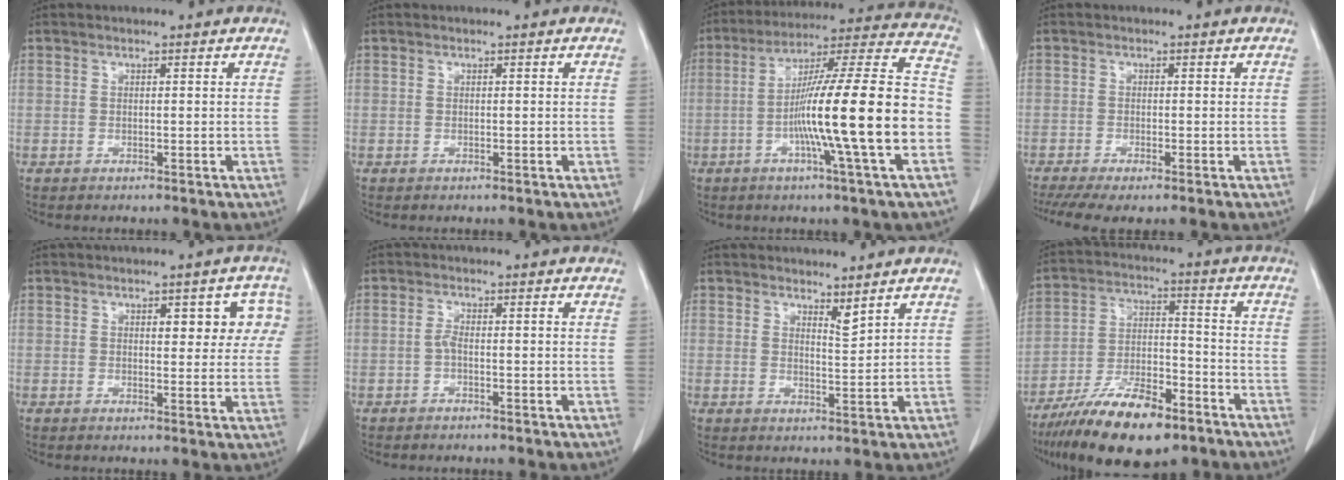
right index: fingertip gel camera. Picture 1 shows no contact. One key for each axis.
{"total": 0.0}
{"total": 20.6, "fx": -4.9, "fy": -0.3, "fz": 20.0, "tx": -0.306, "ty": 0.008, "tz": -0.089}
{"total": 6.1, "fx": -4.5, "fy": 1.1, "fz": 4.0, "tx": -0.065, "ty": -0.011, "tz": -0.075}
{"total": 6.4, "fx": 2.1, "fy": 3.0, "fz": 5.2, "tx": -0.043, "ty": 0.018, "tz": 0.022}
{"total": 1.4, "fx": -0.5, "fy": 0.3, "fz": 1.2, "tx": -0.021, "ty": 0.004, "tz": -0.012}
{"total": 2.1, "fx": 1.9, "fy": 0.1, "fz": 1.0, "tx": -0.020, "ty": -0.012, "tz": 0.038}
{"total": 15.2, "fx": -10.4, "fy": 4.7, "fz": 10.0, "tx": -0.183, "ty": -0.006, "tz": -0.183}